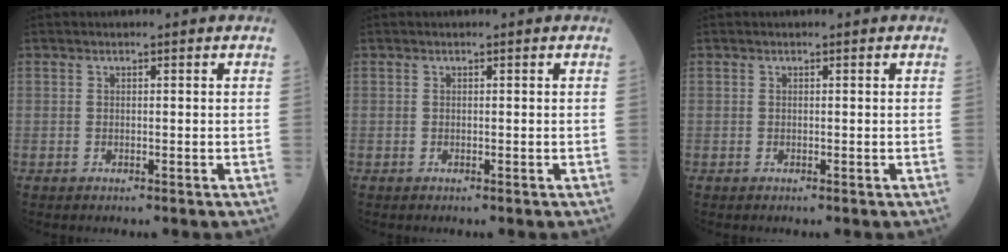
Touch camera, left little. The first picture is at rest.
{"total": 0.0}
{"total": 0.0}